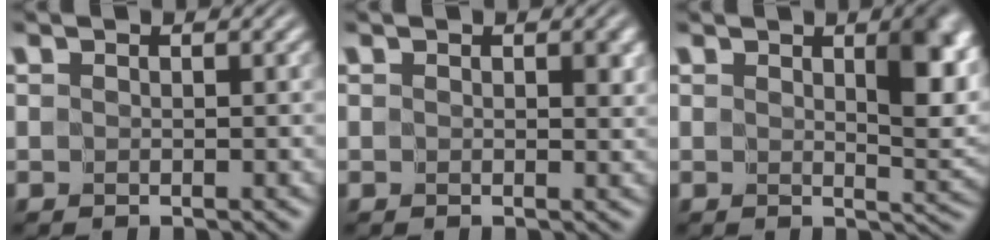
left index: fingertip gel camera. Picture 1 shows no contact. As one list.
[{"total": 1.6, "force": [0.4, 0.9, 1.2], "torque": [-0.009, -0.002, 0.006]}, {"total": 4.6, "force": [1.7, 1.5, 4.0], "torque": [-0.048, -0.008, 0.030]}]